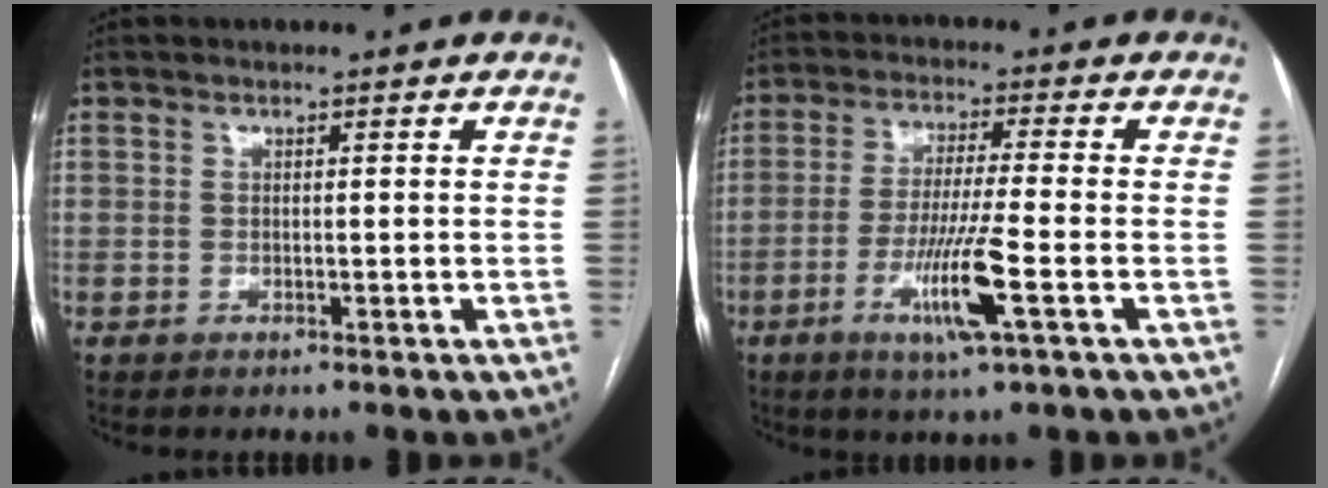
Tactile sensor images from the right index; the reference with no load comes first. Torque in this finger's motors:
{"motor_torque": [1.51, -0.29, 0.58, 0.13]}